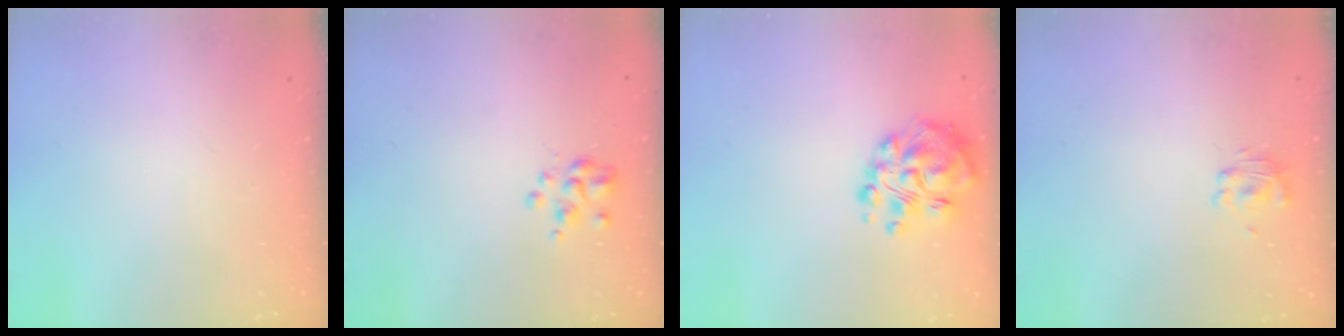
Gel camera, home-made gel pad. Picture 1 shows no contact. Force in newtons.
{"total": 2.0, "press": 1.9, "slide": 0.6}
{"total": 11.0, "press": 10.7, "slide": 2.4}
{"total": 2.9, "press": 2.8, "slide": 0.7}